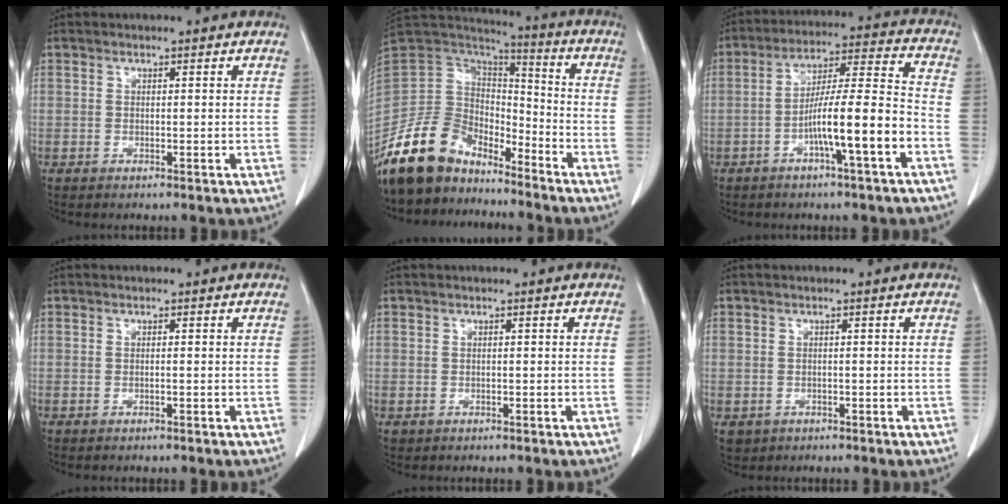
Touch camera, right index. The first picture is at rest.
{"total": 17.1, "force": [-13.7, 8.1, 6.4], "torque": [-0.134, 0.034, -0.258]}
{"total": 12.5, "force": [-4.8, 0.5, 11.5], "torque": [-0.199, 0.016, -0.079]}
{"total": 0.6, "force": [-0.1, 0.2, 0.6], "torque": [-0.017, 0.003, -0.001]}
{"total": 1.1, "force": [-0.2, 1.1, 0.3], "torque": [-0.006, 0.005, 0.003]}
{"total": 4.1, "force": [-1.4, 3.7, 1.1], "torque": [-0.028, 0.001, -0.011]}